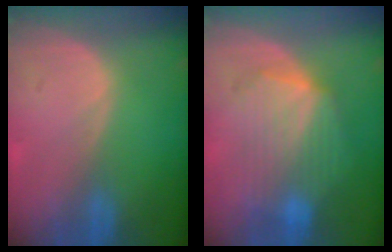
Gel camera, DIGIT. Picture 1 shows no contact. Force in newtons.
{"total": 8.0, "press": 8.0, "slide": 0.3}